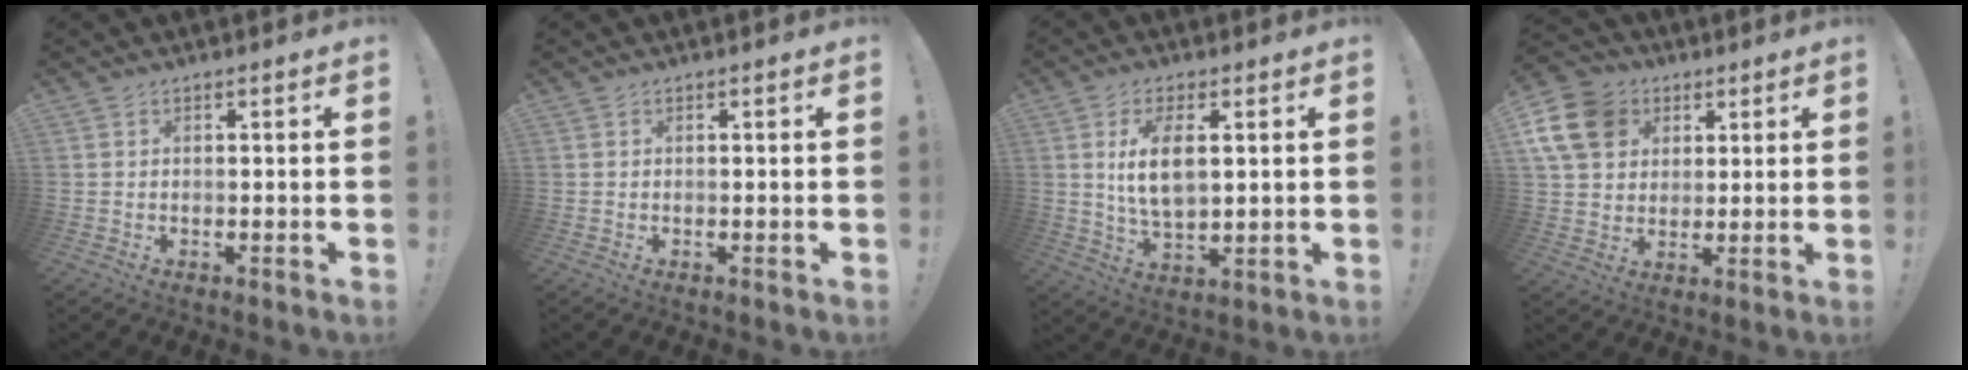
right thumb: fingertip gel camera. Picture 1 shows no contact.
{"total": 0.0}
{"total": 9.2, "force": [2.2, 4.4, 7.7], "torque": [-0.143, -0.011, 0.036]}
{"total": 15.0, "force": [5.4, 12.2, 7.0], "torque": [-0.112, -0.023, 0.109]}